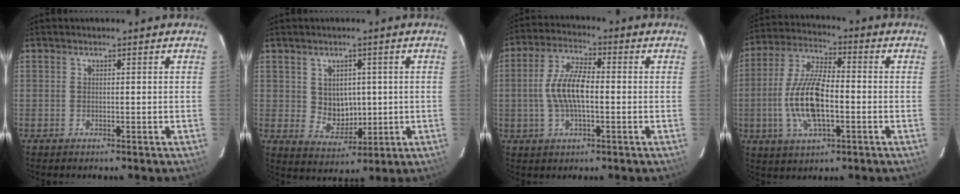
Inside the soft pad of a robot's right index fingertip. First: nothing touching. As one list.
[{"total": 6.4, "force": [0.9, 5.5, 3.2], "torque": [-0.055, 0.002, 0.032]}, {"total": 9.1, "force": [-0.8, 3.5, 8.4], "torque": [-0.171, 0.010, -0.015]}, {"total": 13.8, "force": [-2.8, 5.4, 12.4], "torque": [-0.259, 0.001, -0.053]}]